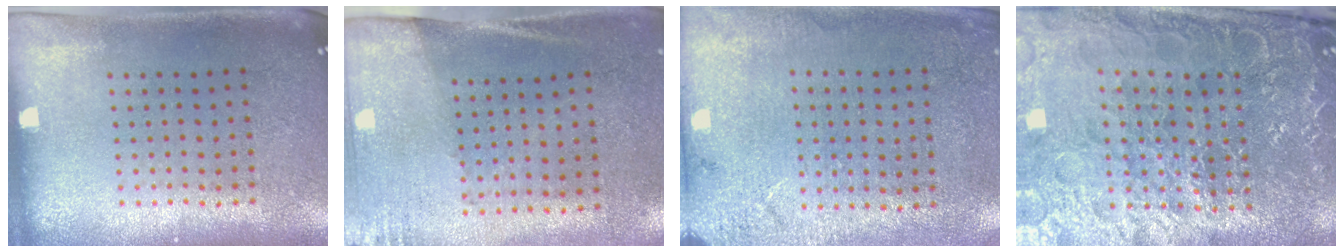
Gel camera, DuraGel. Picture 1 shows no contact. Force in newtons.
{"total": 2.7, "press": 2.4, "slide": 1.4}
{"total": 2.6, "press": 2.3, "slide": 1.0}
{"total": 4.9, "press": 4.7, "slide": 1.4}